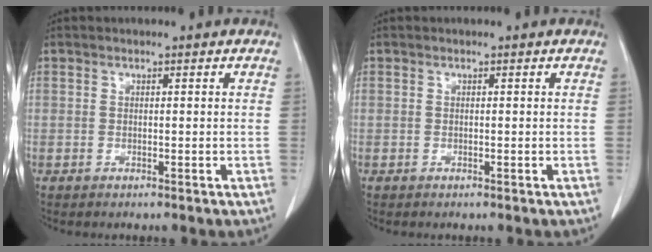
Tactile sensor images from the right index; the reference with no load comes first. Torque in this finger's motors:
{"motor_torque": [0.00, 0.00, 0.00, 0.00]}